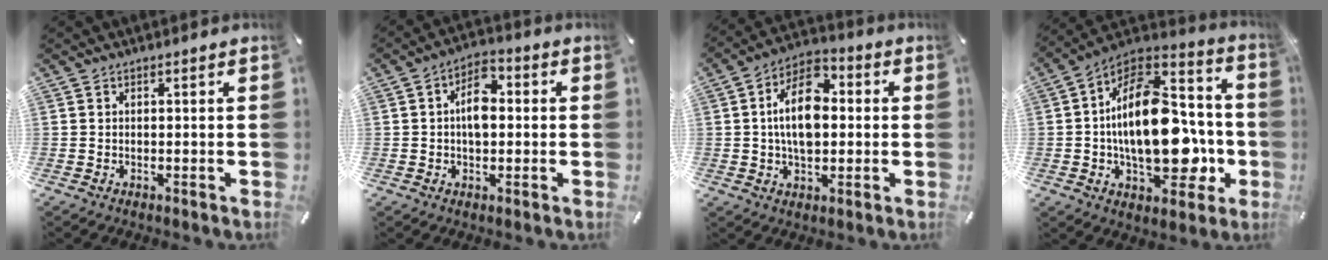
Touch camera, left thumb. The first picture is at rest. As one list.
[{"total": 7.1, "force": [0.3, 4.4, 5.6], "torque": [-0.080, 0.006, 0.002]}, {"total": 13.0, "force": [0.7, 8.3, 10.0], "torque": [-0.194, 0.003, 0.009]}, {"total": 22.1, "force": [-2.9, 13.2, 17.5], "torque": [-0.299, 0.000, -0.046]}]